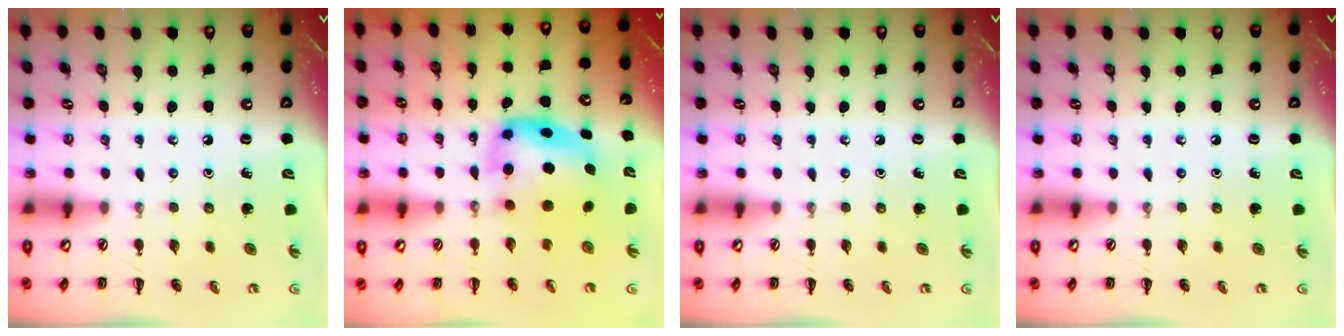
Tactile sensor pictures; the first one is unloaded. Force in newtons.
{"total": 6.1, "press": 5.9, "slide": 1.3}
{"total": 0.0}
{"total": 0.0}